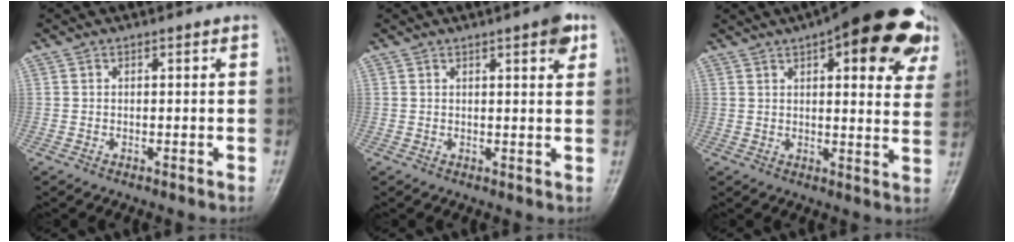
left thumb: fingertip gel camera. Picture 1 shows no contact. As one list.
[{"total": 4.1, "force": [2.2, 0.9, 3.3], "torque": [-0.037, -0.008, 0.025]}, {"total": 23.1, "force": [12.1, 8.2, 17.9], "torque": [-0.204, -0.012, 0.145]}]